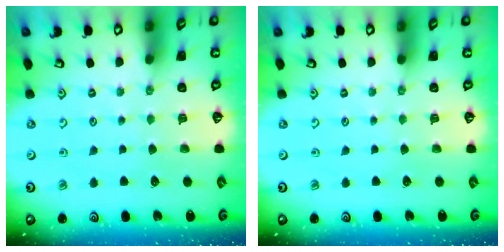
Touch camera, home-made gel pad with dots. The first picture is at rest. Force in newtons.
{"total": 0.0}